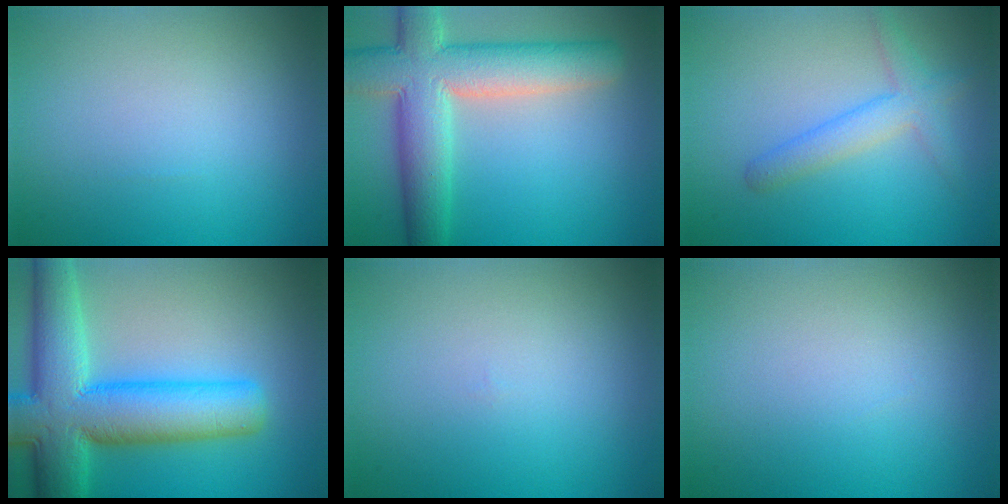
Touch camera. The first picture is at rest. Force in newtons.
{"total": 9.3, "press": 9.3, "slide": 0.6}
{"total": 2.9, "press": 2.8, "slide": 0.2}
{"total": 11.3, "press": 11.3, "slide": 0.7}
{"total": 0.0}
{"total": 0.0}